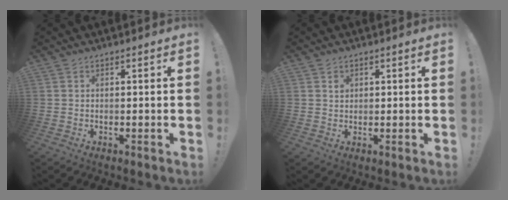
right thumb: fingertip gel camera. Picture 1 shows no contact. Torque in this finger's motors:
{"motor_torque": [-0.13, 0.09, -0.19, -0.10, 0.03]}